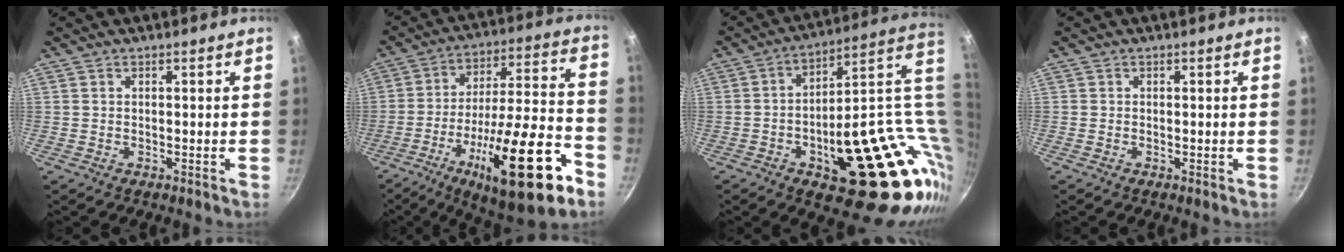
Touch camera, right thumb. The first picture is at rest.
{"total": 25.8, "force": [-12.1, 7.2, 21.7], "torque": [-0.314, 0.049, -0.188]}
{"total": 31.6, "force": [1.9, 15.2, 27.6], "torque": [-0.326, 0.002, 0.057]}
{"total": 0.0}